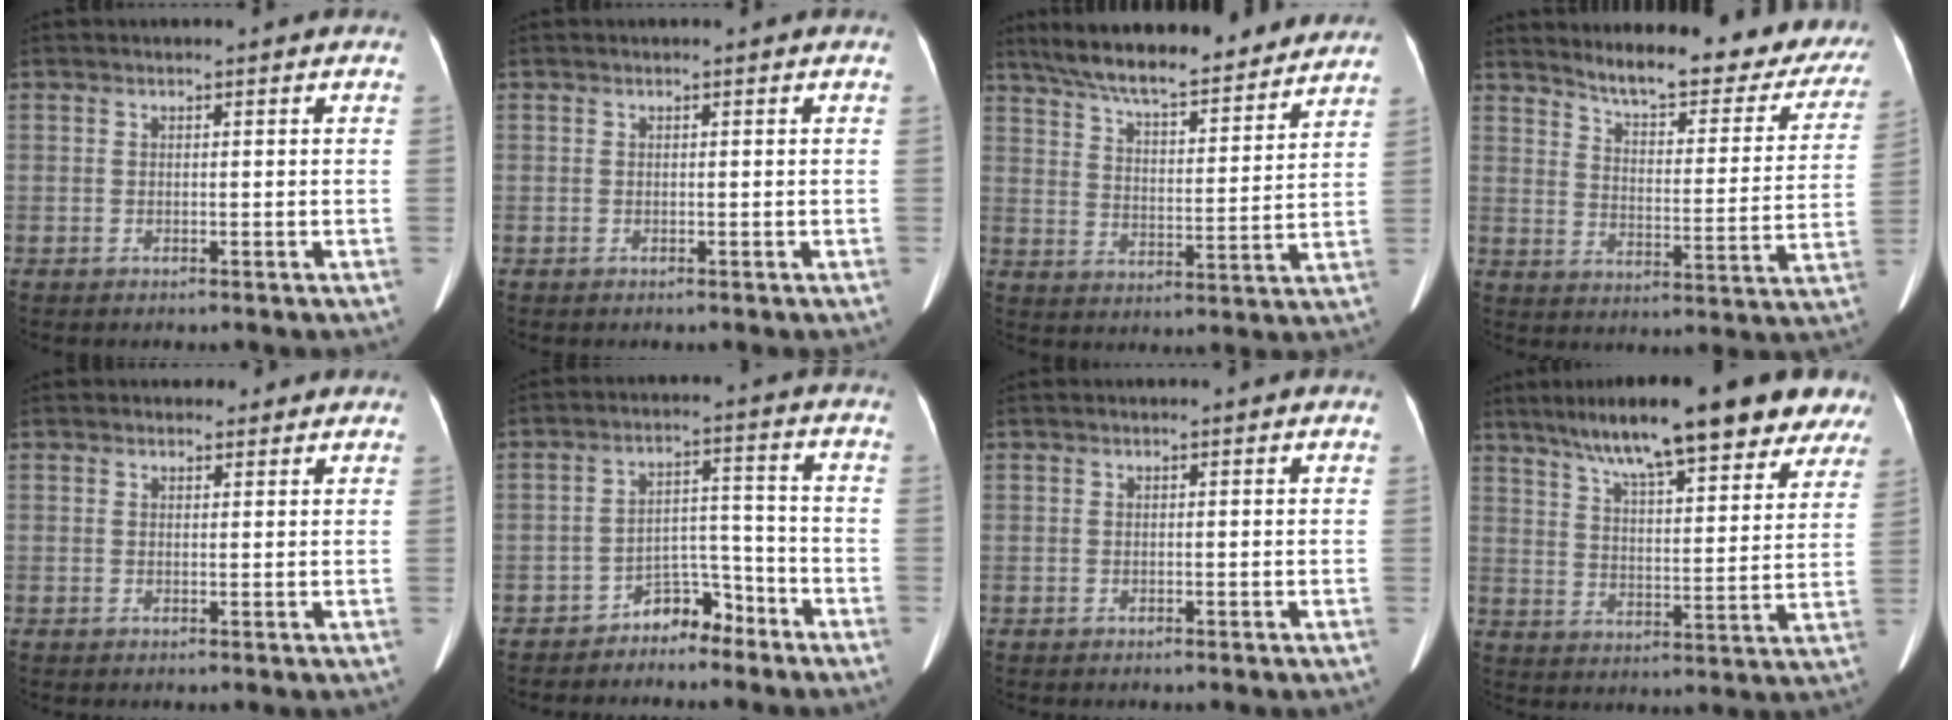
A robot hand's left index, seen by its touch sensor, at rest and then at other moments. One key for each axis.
{"total": 0.0}
{"total": 20.5, "fx": 18.0, "fy": 3.0, "fz": 9.4, "tx": -0.154, "ty": 0.018, "tz": 0.257}
{"total": 21.1, "fx": 18.7, "fy": 4.7, "fz": 8.6, "tx": -0.103, "ty": -0.044, "tz": 0.227}
{"total": 1.7, "fx": 1.2, "fy": 1.2, "fz": 0.0, "tx": 0.005, "ty": 0.003, "tz": 0.009}
{"total": 5.3, "fx": -4.6, "fy": 2.3, "fz": 1.5, "tx": -0.020, "ty": 0.022, "tz": -0.074}
{"total": 0.0}
{"total": 21.6, "fx": 16.6, "fy": 4.2, "fz": 13.1, "tx": -0.196, "ty": 0.033, "tz": 0.226}